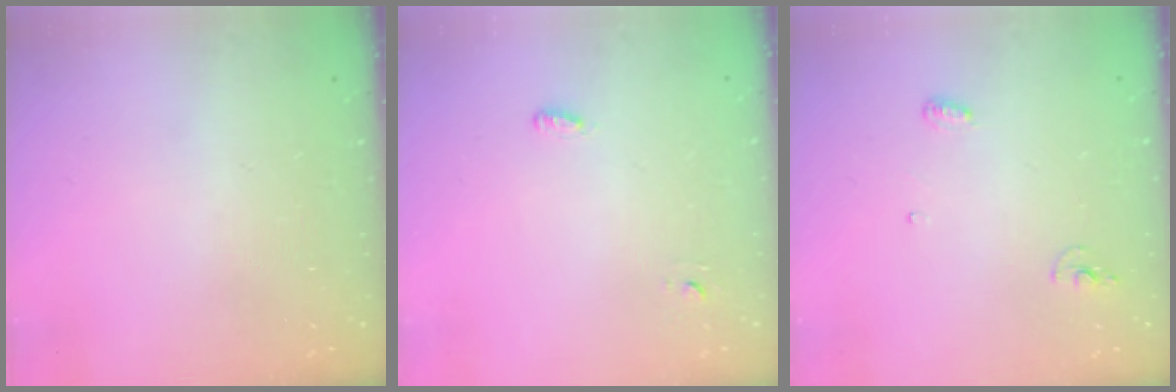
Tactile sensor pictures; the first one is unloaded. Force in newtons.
{"total": 2.8, "press": 2.7, "slide": 0.6}
{"total": 5.4, "press": 5.2, "slide": 1.4}